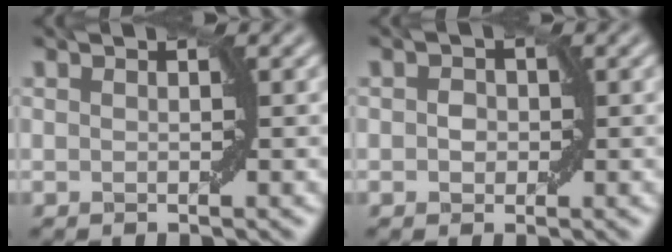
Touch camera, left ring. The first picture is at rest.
{"total": 1.3, "force": [0.0, 1.2, 0.6], "torque": [-0.010, 0.001, -0.004]}